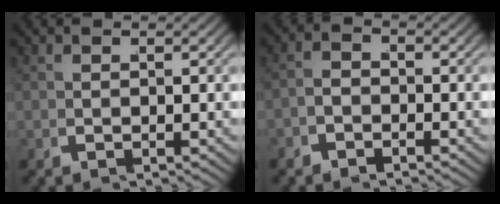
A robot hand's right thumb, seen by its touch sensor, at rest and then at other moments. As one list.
[{"total": 1.7, "force": [-1.6, 0.3, 0.1], "torque": [-0.002, -0.002, -0.037]}]